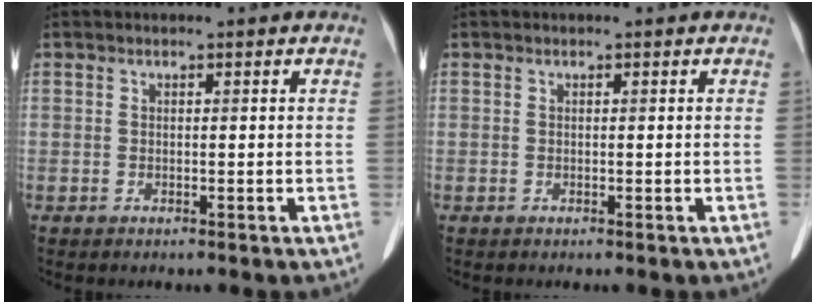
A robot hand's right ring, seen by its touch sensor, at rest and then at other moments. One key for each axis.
{"total": 0.0}